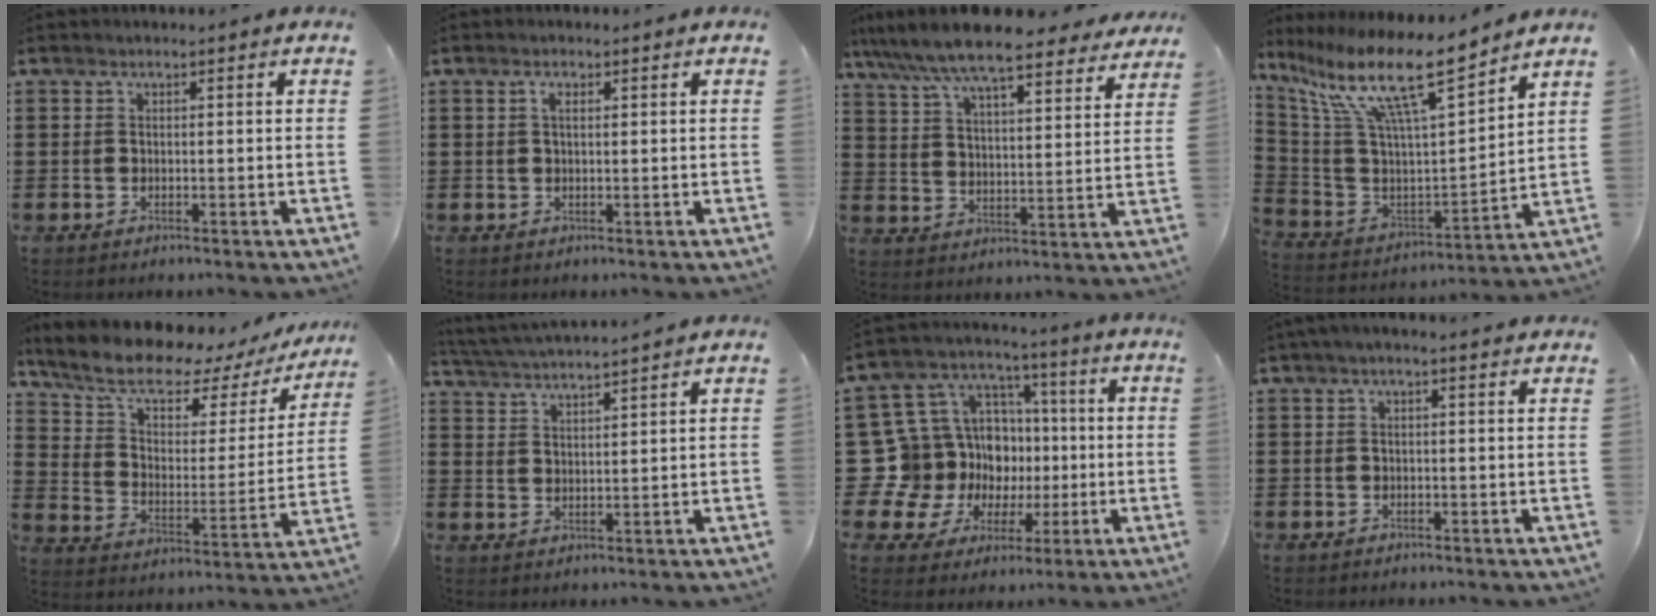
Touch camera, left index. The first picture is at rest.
{"total": 1.4, "force": [0.4, 0.6, 1.2], "torque": [-0.026, 0.005, 0.006]}
{"total": 9.0, "force": [8.1, 0.7, 3.9], "torque": [-0.110, -0.040, 0.139]}
{"total": 14.3, "force": [9.6, 2.2, 10.4], "torque": [-0.233, -0.054, 0.157]}
{"total": 10.4, "force": [8.1, 3.4, 5.6], "torque": [-0.136, -0.045, 0.137]}
{"total": 3.7, "force": [3.6, -0.6, 0.6], "torque": [-0.025, -0.018, 0.064]}
{"total": 14.3, "force": [-1.2, 13.7, 3.8], "torque": [-0.134, -0.022, 0.010]}
{"total": 1.0, "force": [0.1, 0.3, 1.0], "torque": [-0.020, 0.000, 0.000]}